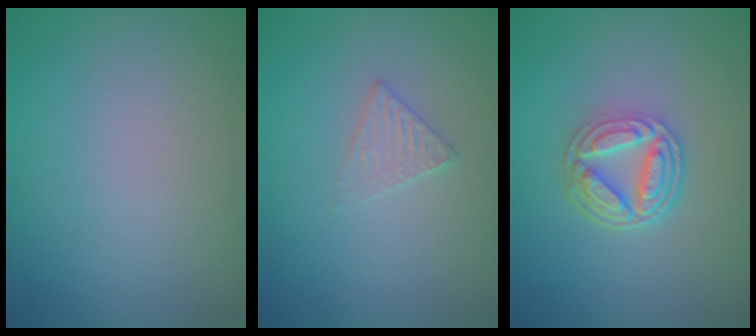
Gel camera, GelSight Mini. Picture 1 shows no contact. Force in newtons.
{"total": 1.6, "press": 1.6, "slide": 0.2}
{"total": 5.0, "press": 3.7, "slide": 3.3}